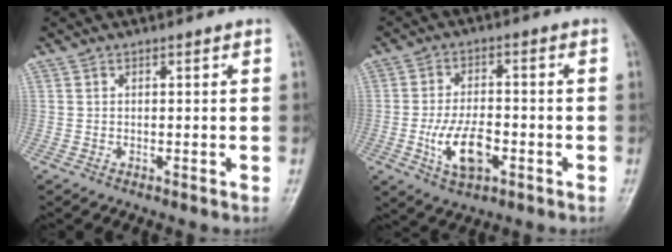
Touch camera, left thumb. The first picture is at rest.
{"total": 9.0, "force": [-2.7, 4.8, 7.2], "torque": [-0.127, 0.011, -0.047]}